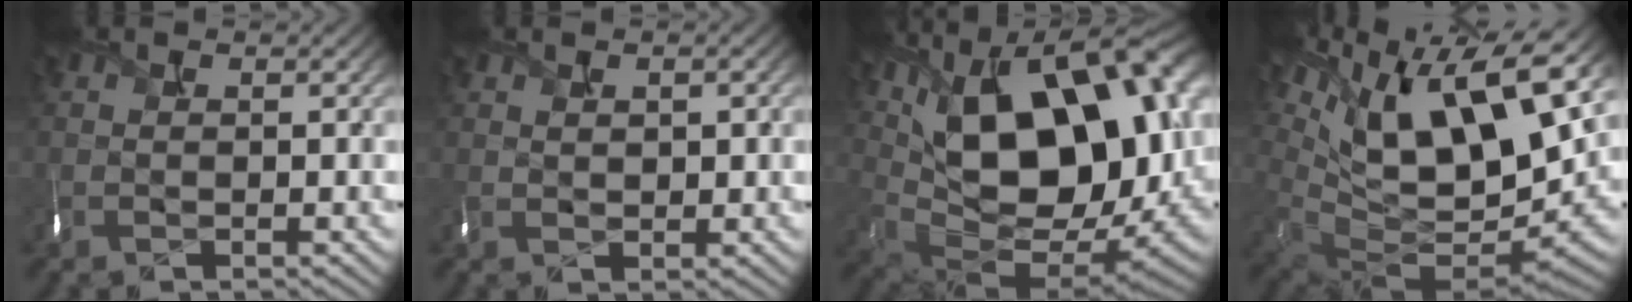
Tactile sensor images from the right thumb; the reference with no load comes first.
{"total": 1.5, "force": [0.4, 1.0, 1.0], "torque": [-0.020, -0.003, 0.014]}
{"total": 20.6, "force": [5.8, 11.7, 16.0], "torque": [-0.273, 0.024, 0.115]}
{"total": 17.0, "force": [6.8, 7.8, 13.5], "torque": [-0.253, 0.014, 0.129]}